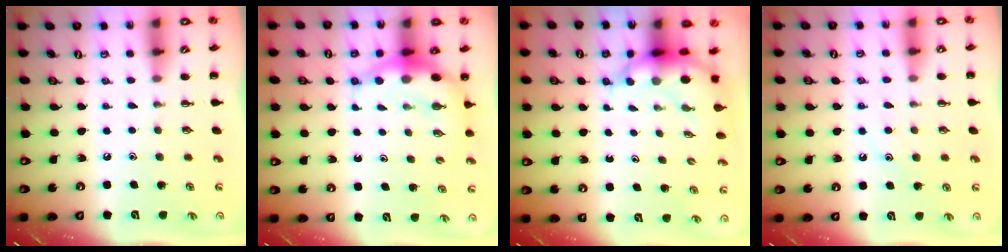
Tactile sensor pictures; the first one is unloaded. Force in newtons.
{"total": 6.9, "press": 6.7, "slide": 1.6}
{"total": 5.9, "press": 5.8, "slide": 1.1}
{"total": 9.1, "press": 9.0, "slide": 1.4}